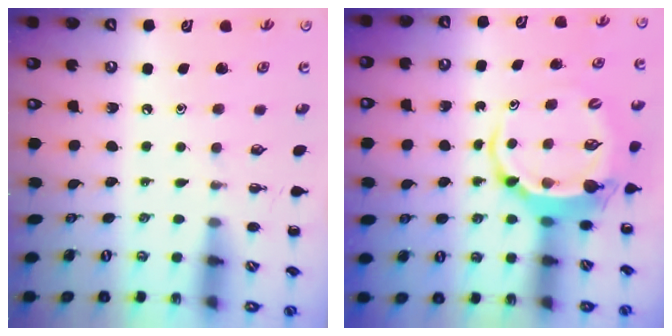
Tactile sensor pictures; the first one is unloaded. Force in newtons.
{"total": 6.1, "press": 6.0, "slide": 0.9}